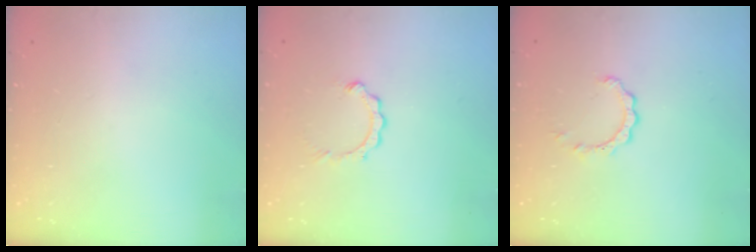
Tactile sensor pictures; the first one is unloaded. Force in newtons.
{"total": 2.5, "press": 2.4, "slide": 0.4}
{"total": 2.1, "press": 2.1, "slide": 0.1}